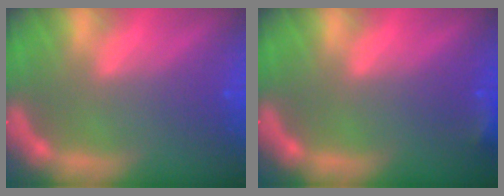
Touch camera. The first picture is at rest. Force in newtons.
{"total": 1.9}